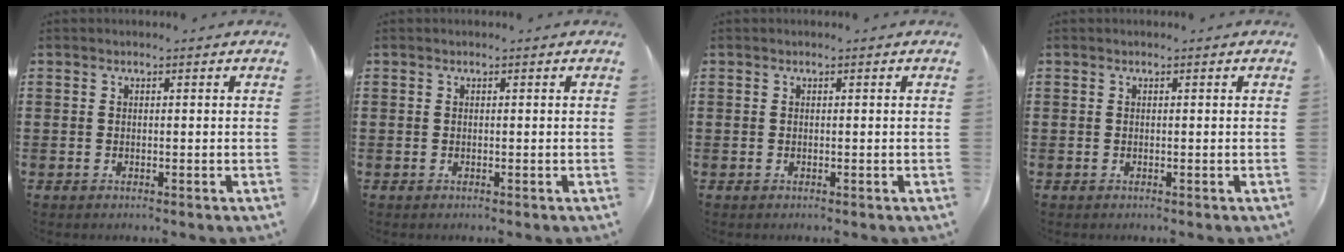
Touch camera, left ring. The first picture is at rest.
{"total": 0.0}
{"total": 0.0}
{"total": 0.0}